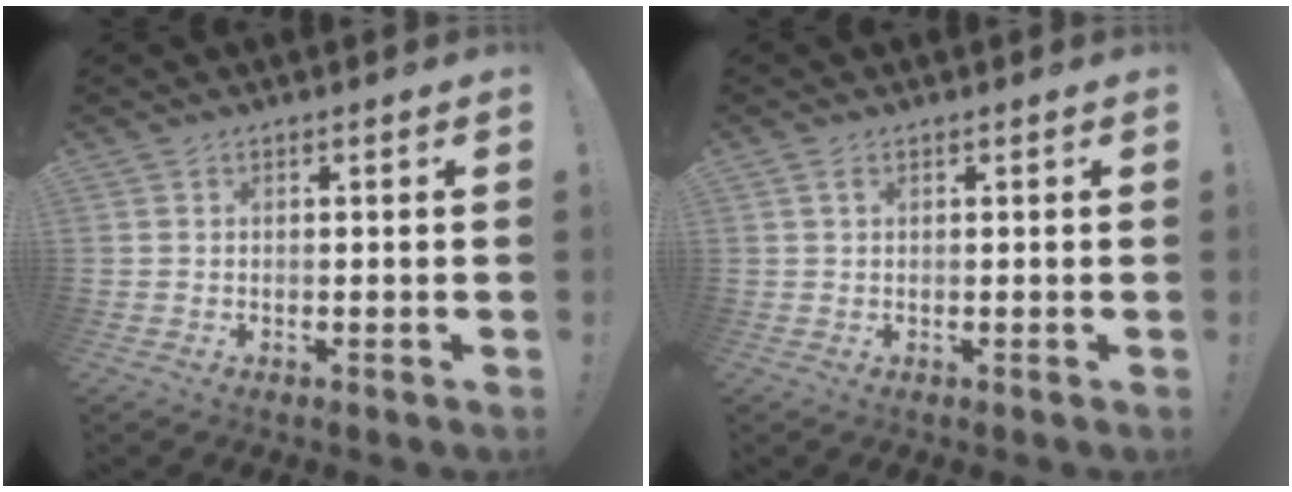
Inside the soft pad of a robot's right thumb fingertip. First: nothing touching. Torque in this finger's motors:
{"motor_torque": [0.00, 0.02, -0.43, 0.15, -0.07]}